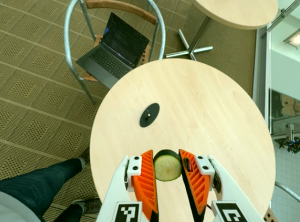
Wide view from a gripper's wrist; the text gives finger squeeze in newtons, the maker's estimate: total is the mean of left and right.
{"total": 7.3, "left": 7.1, "right": 7.5}